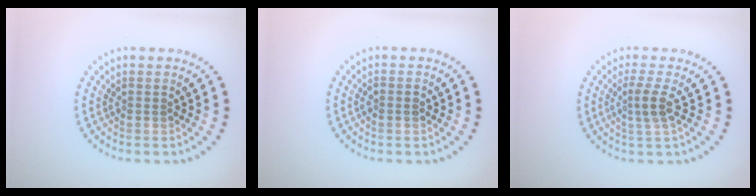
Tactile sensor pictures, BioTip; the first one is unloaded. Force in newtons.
{"total": 0.9, "press": 0.8, "slide": 0.2}
{"total": 2.1, "press": 1.4, "slide": 1.5}